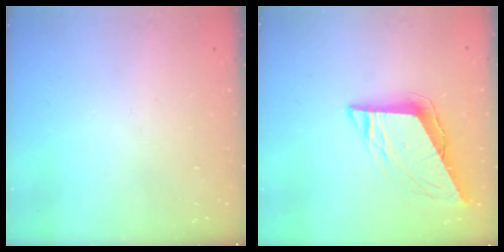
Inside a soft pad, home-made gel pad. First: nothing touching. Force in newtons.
{"total": 9.6, "press": 9.6, "slide": 1.0}